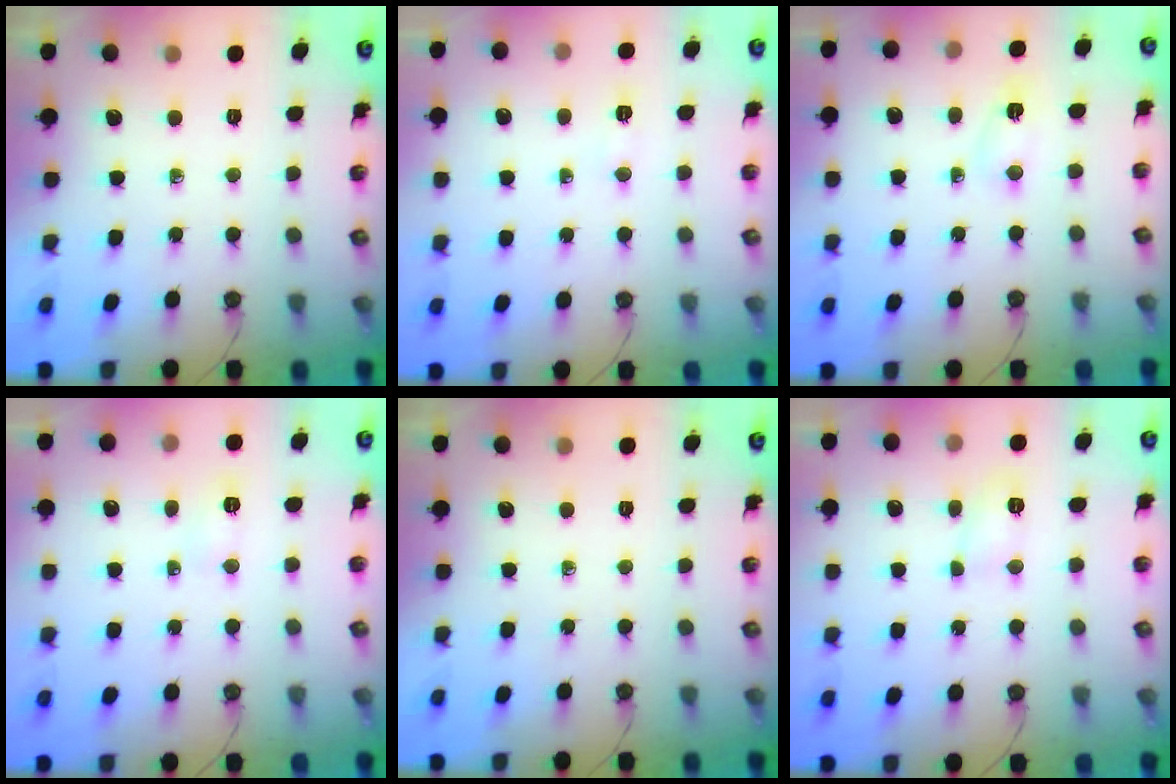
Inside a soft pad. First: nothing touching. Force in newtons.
{"total": 3.4, "press": 3.4, "slide": 0.6}
{"total": 2.2, "press": 2.1, "slide": 0.6}
{"total": 3.5, "press": 3.3, "slide": 1.2}
{"total": 0.0}
{"total": 4.8, "press": 4.8, "slide": 0.4}